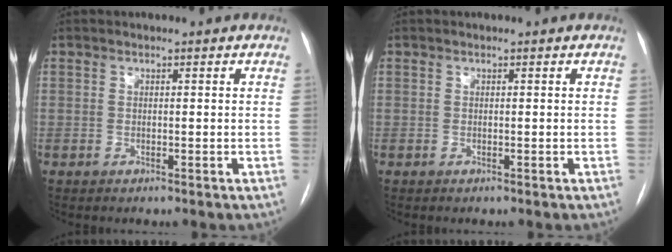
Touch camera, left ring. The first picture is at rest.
{"total": 0.0}